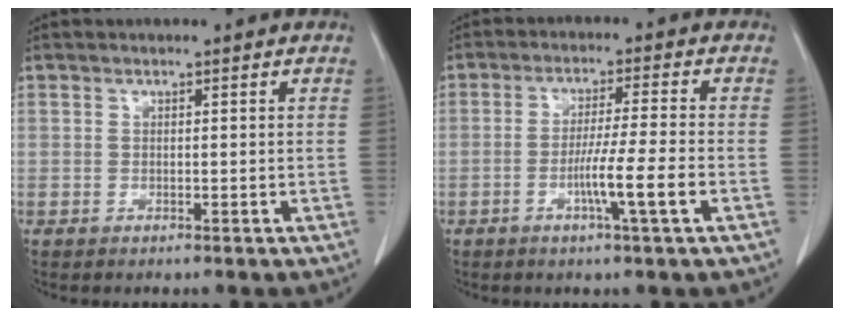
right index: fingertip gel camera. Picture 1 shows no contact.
{"total": 7.3, "force": [-2.6, -1.0, 6.8], "torque": [-0.117, -0.013, -0.049]}